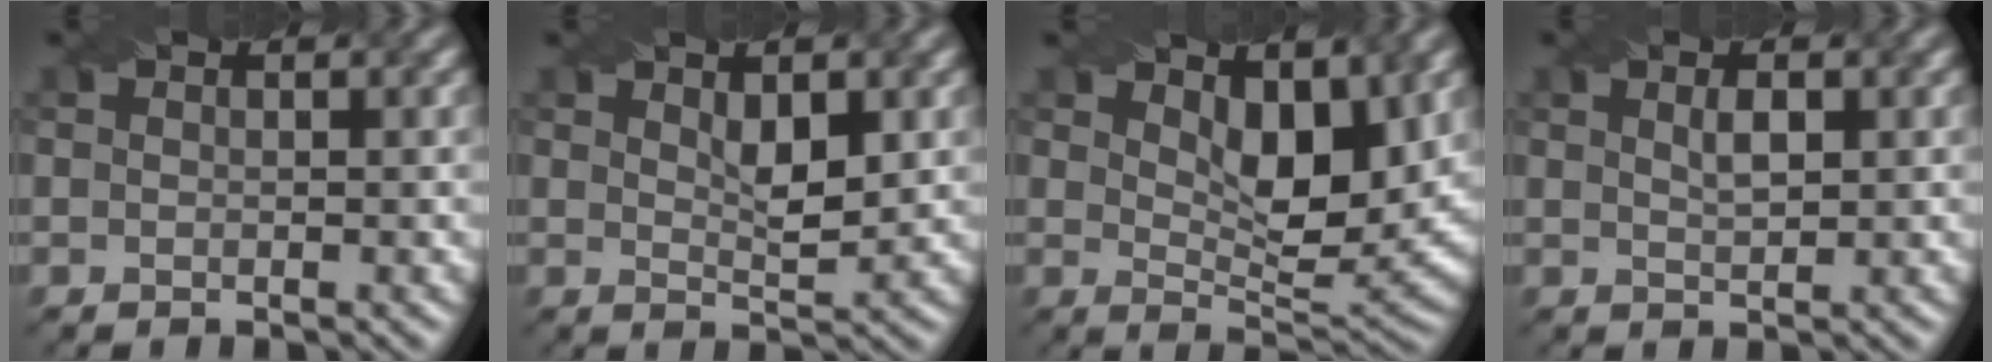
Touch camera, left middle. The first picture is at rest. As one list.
[{"total": 2.7, "force": [1.1, 1.0, 2.2], "torque": [-0.038, -0.003, 0.022]}, {"total": 5.6, "force": [2.6, 2.4, 4.3], "torque": [-0.066, -0.013, 0.043]}, {"total": 1.6, "force": [0.7, 0.6, 1.4], "torque": [-0.025, 0.001, 0.015]}]